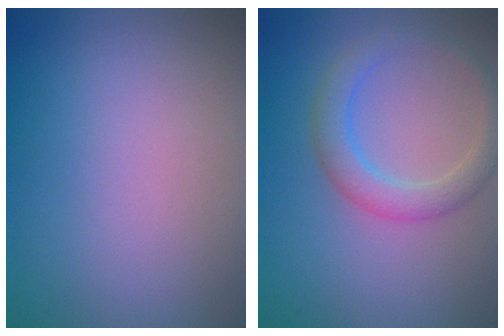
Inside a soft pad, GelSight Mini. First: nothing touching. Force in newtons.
{"total": 3.2, "press": 3.2, "slide": 0.2}